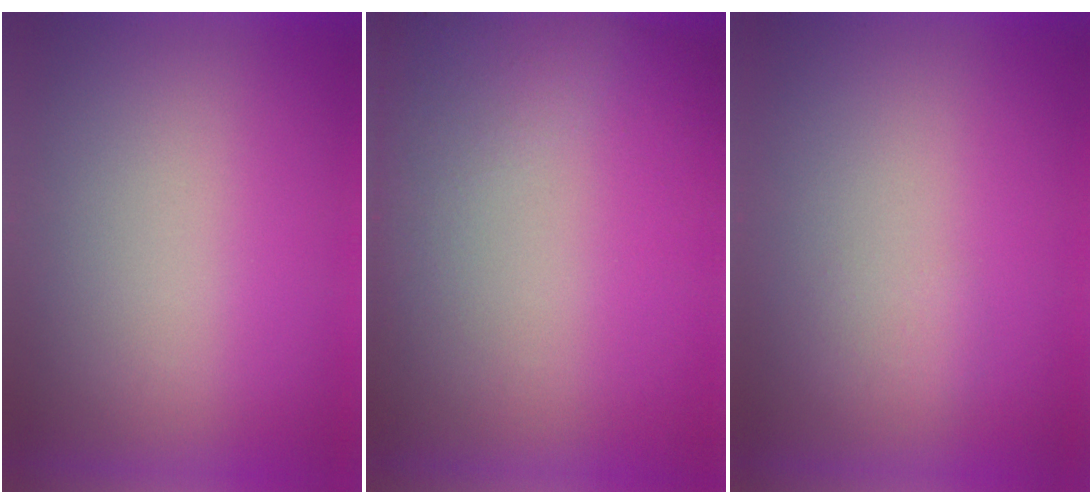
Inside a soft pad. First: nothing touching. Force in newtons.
{"total": 5.8}
{"total": 1.1}